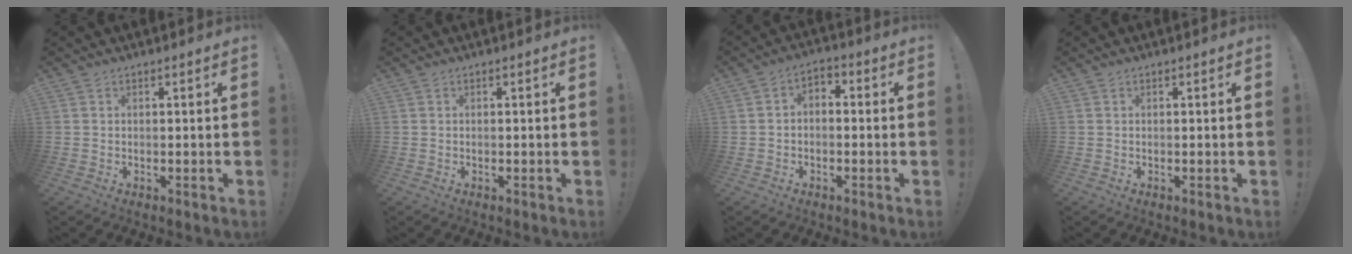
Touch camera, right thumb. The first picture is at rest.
{"total": 0.0}
{"total": 2.5, "force": [-1.5, 1.4, 1.3], "torque": [-0.019, 0.009, -0.028]}
{"total": 0.0}